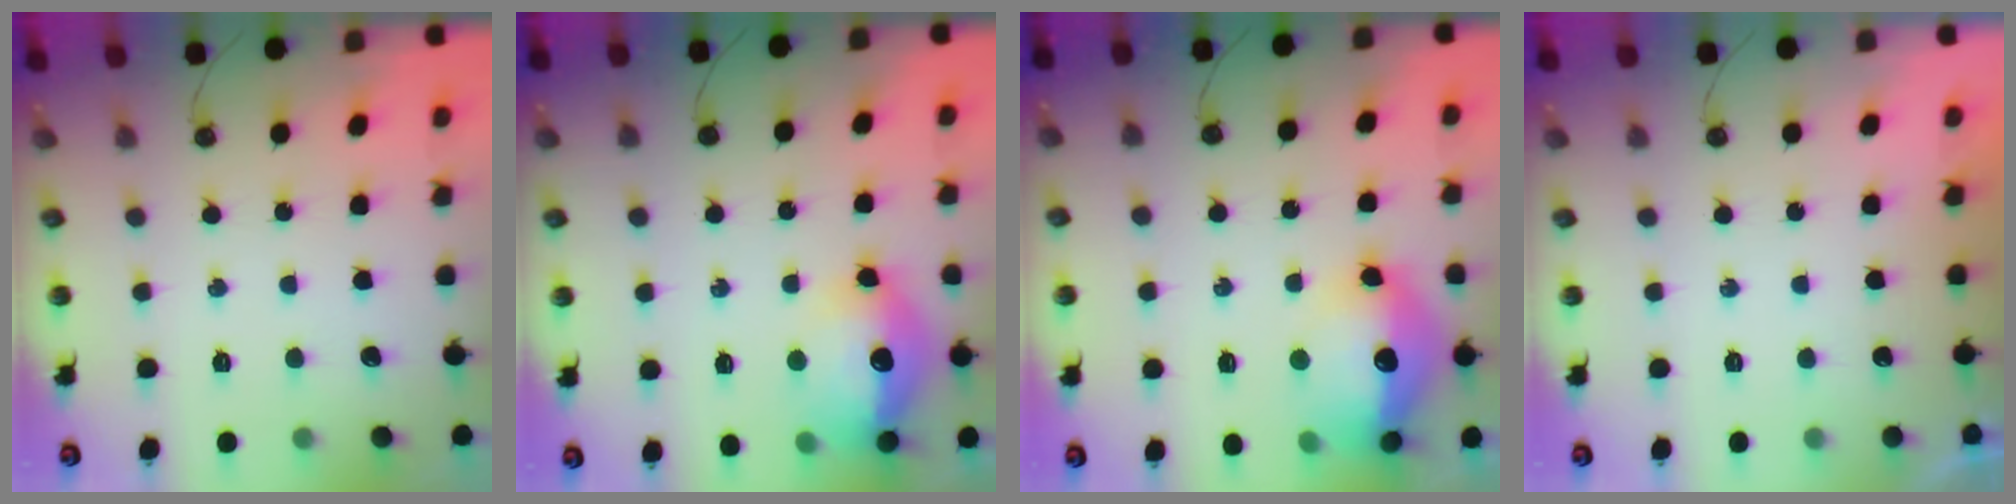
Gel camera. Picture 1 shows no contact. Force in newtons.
{"total": 15.2, "press": 15.1, "slide": 1.6}
{"total": 17.8, "press": 17.7, "slide": 1.7}
{"total": 0.0}